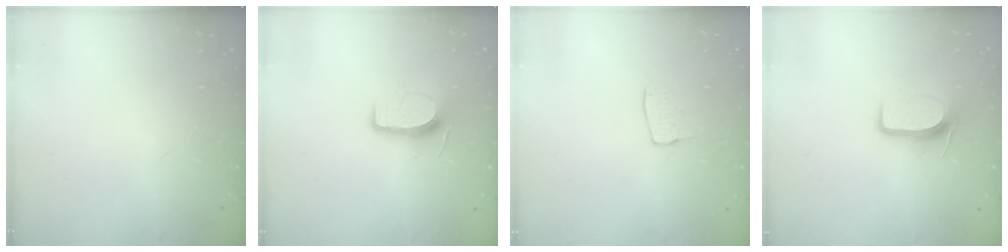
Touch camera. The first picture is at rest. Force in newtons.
{"total": 8.0, "press": 7.9, "slide": 1.0}
{"total": 5.9, "press": 5.9, "slide": 0.3}
{"total": 8.0, "press": 8.0, "slide": 0.9}